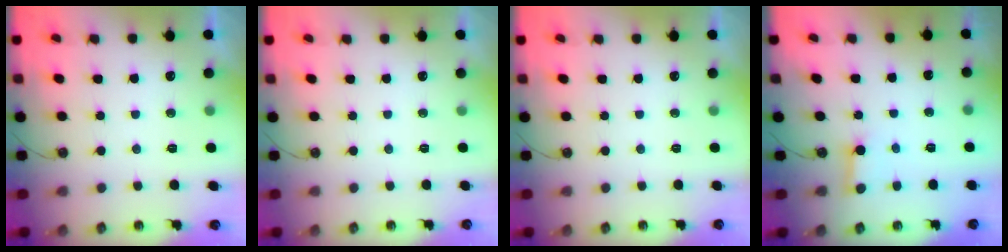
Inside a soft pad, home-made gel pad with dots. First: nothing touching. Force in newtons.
{"total": 0.0}
{"total": 0.0}
{"total": 3.0, "press": 3.0, "slide": 0.4}